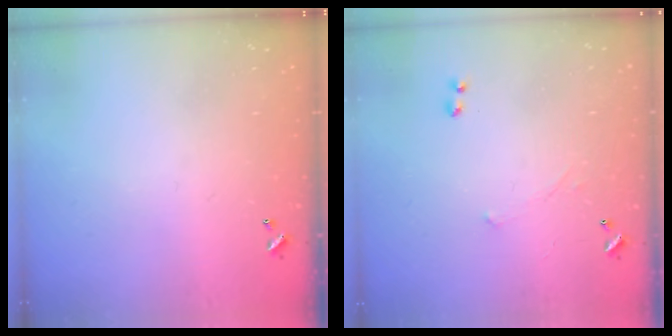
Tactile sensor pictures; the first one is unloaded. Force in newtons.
{"total": 1.7, "press": 1.7, "slide": 0.4}